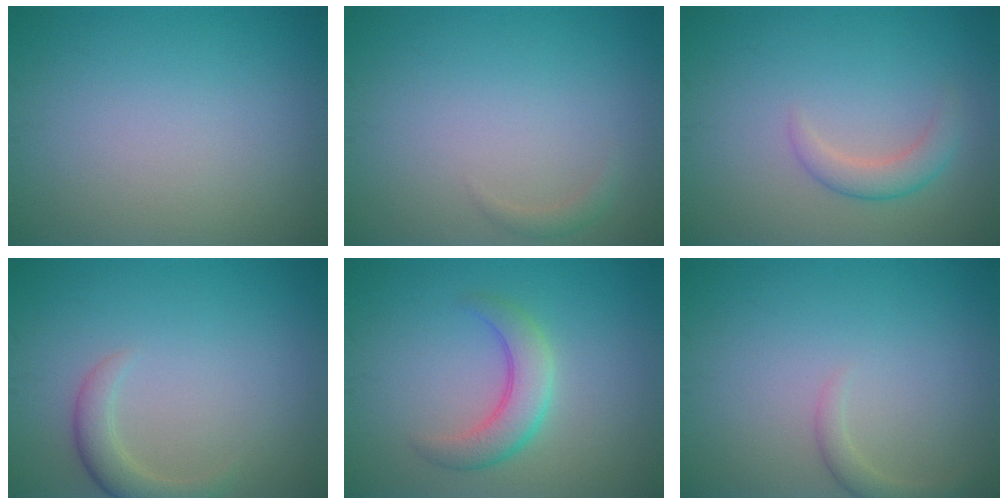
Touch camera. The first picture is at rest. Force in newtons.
{"total": 0.9, "press": 0.9, "slide": 0.1}
{"total": 2.3, "press": 2.2, "slide": 0.2}
{"total": 2.5, "press": 2.5, "slide": 0.2}
{"total": 3.7, "press": 3.7, "slide": 0.1}
{"total": 1.5, "press": 1.5, "slide": 0.2}